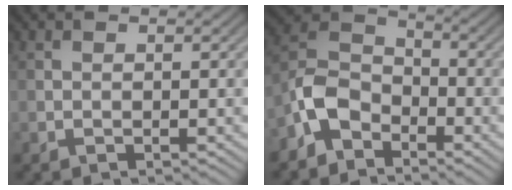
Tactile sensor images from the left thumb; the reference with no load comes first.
{"total": 6.9, "force": [-4.3, 3.9, 3.7], "torque": [-0.081, 0.007, -0.105]}